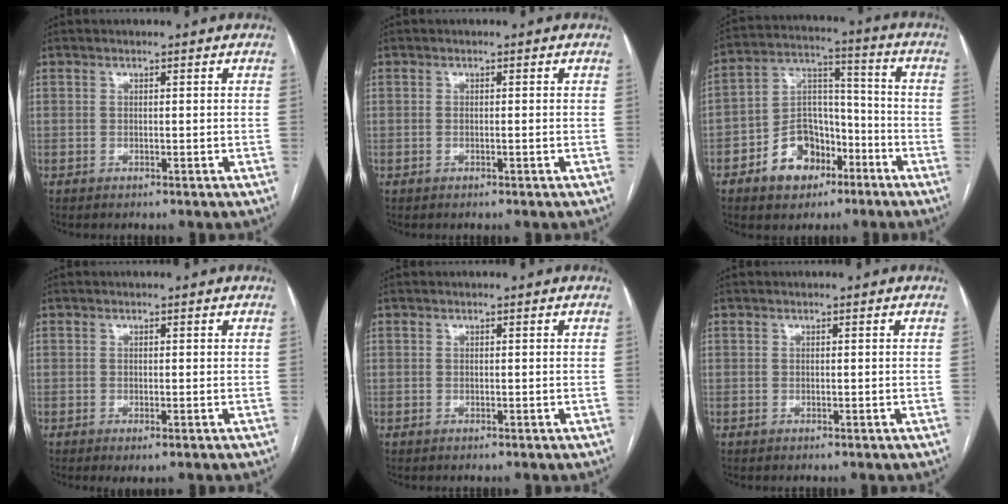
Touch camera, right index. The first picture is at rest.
{"total": 0.6, "force": [-0.1, 0.1, 0.5], "torque": [-0.013, -0.002, 0.000]}
{"total": 11.3, "force": [-6.0, 7.7, 5.7], "torque": [-0.105, 0.033, -0.097]}
{"total": 2.1, "force": [-0.8, 0.4, 1.9], "torque": [-0.031, -0.007, -0.010]}
{"total": 0.0}
{"total": 0.0}